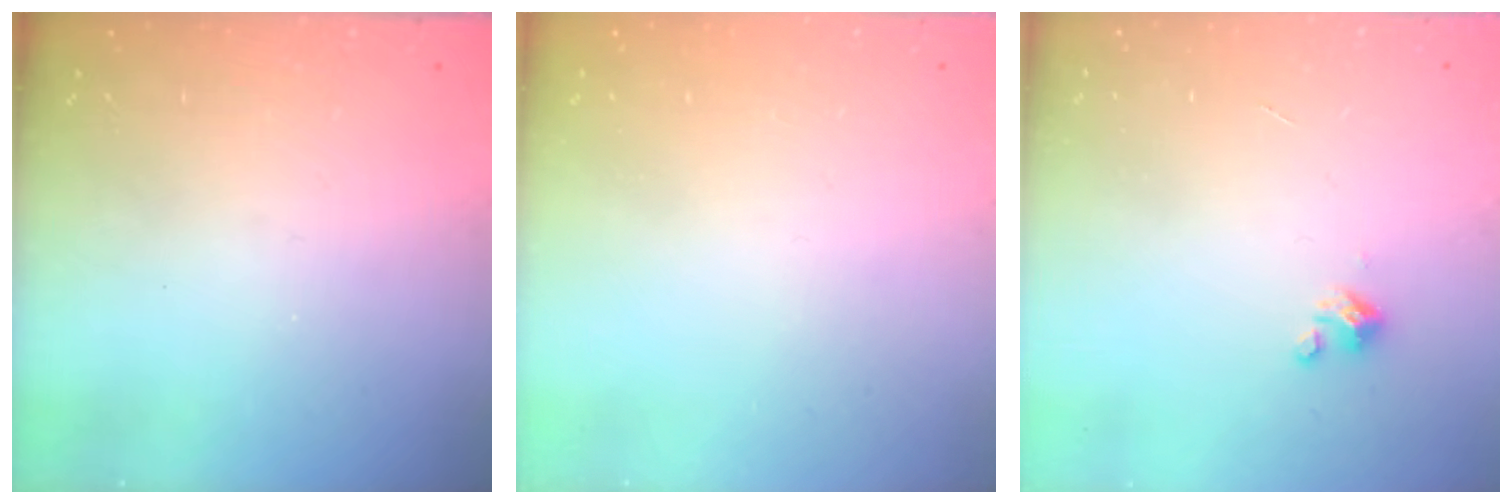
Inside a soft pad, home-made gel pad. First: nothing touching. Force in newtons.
{"total": 0.0}
{"total": 2.0, "press": 2.0, "slide": 0.2}